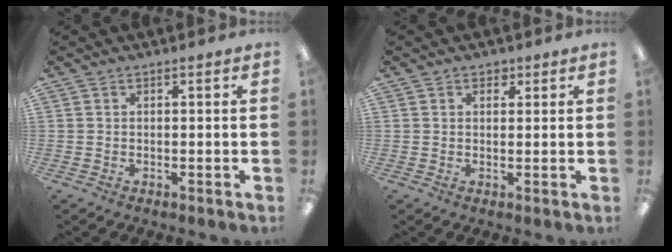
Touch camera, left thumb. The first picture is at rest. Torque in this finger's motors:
{"motor_torque": [-0.32, 0.00, -0.03, 0.04, -0.02]}